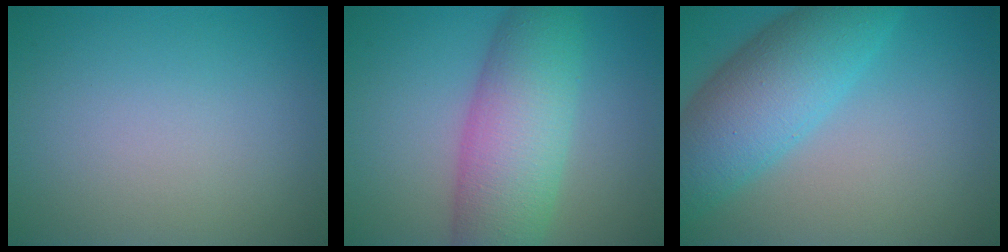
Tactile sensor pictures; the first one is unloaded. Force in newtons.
{"total": 8.3, "press": 8.3, "slide": 0.1}
{"total": 8.0, "press": 8.0, "slide": 0.3}